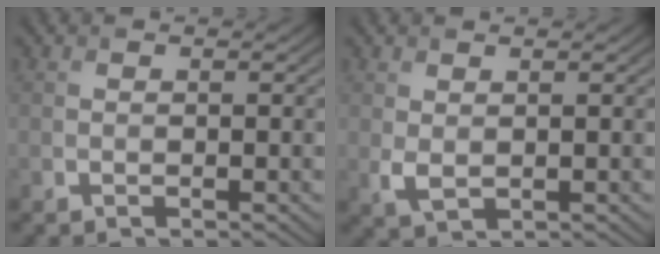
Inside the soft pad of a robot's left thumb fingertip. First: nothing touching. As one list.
[{"total": 1.9, "force": [0.5, 1.2, 1.5], "torque": [-0.038, -0.005, 0.014]}]